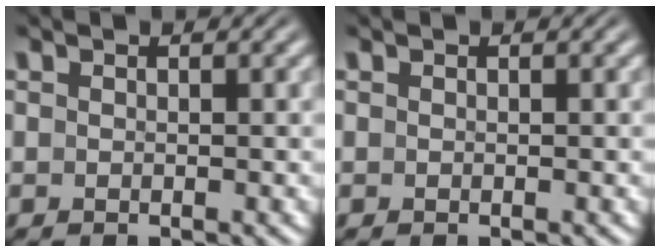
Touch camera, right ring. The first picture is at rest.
{"total": 0.0}